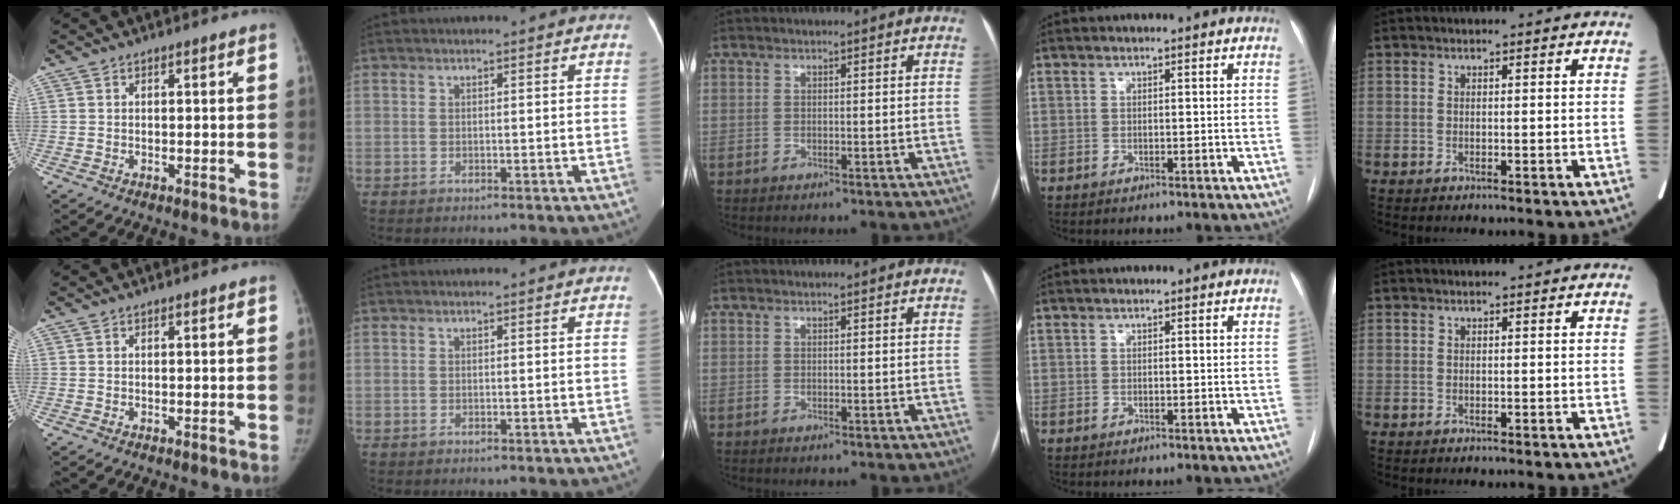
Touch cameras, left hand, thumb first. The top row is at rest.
{}